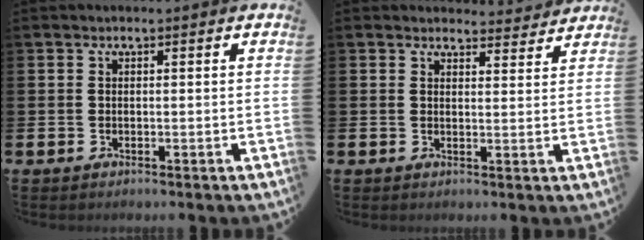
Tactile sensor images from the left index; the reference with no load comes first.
{"total": 3.1, "force": [3.0, 0.7, -0.1], "torque": [0.009, -0.021, 0.052]}